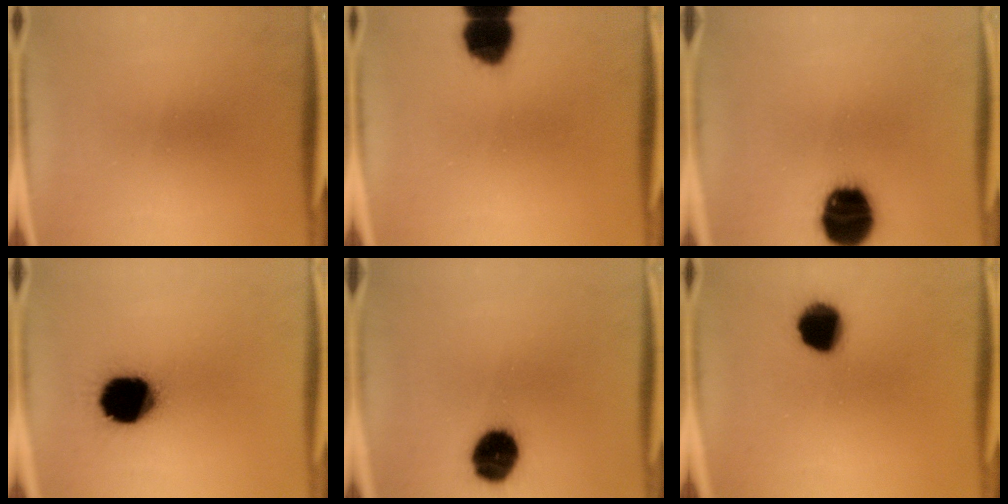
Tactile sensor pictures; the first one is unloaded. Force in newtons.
{"total": 11.1}
{"total": 16.7}
{"total": 20.0}
{"total": 11.9}
{"total": 10.6}